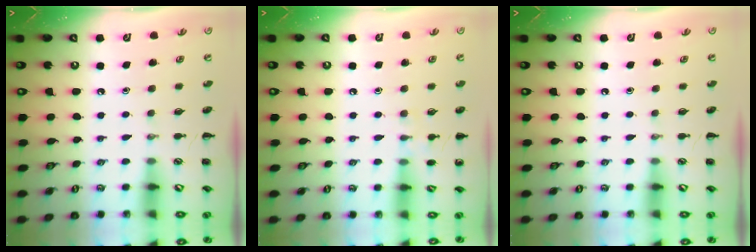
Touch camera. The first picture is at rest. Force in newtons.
{"total": 5.9, "press": 5.6, "slide": 1.9}
{"total": 0.0}